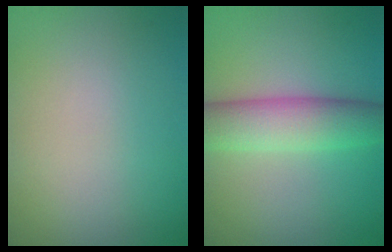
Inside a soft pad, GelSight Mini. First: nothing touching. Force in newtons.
{"total": 5.6, "press": 5.6, "slide": 0.1}